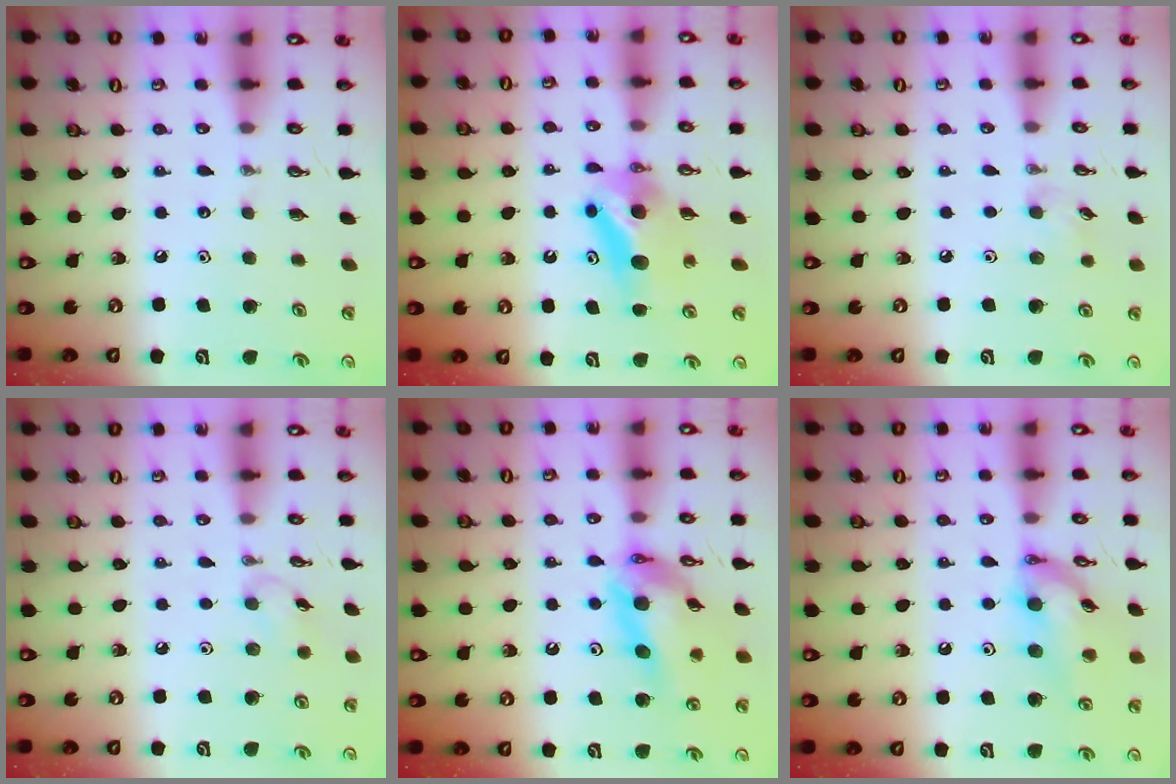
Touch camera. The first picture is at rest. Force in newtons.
{"total": 9.3, "press": 5.9, "slide": 7.2}
{"total": 4.8, "press": 4.5, "slide": 1.4}
{"total": 5.6, "press": 5.5, "slide": 0.7}
{"total": 14.1, "press": 14.0, "slide": 1.5}
{"total": 13.6, "press": 13.6, "slide": 1.5}